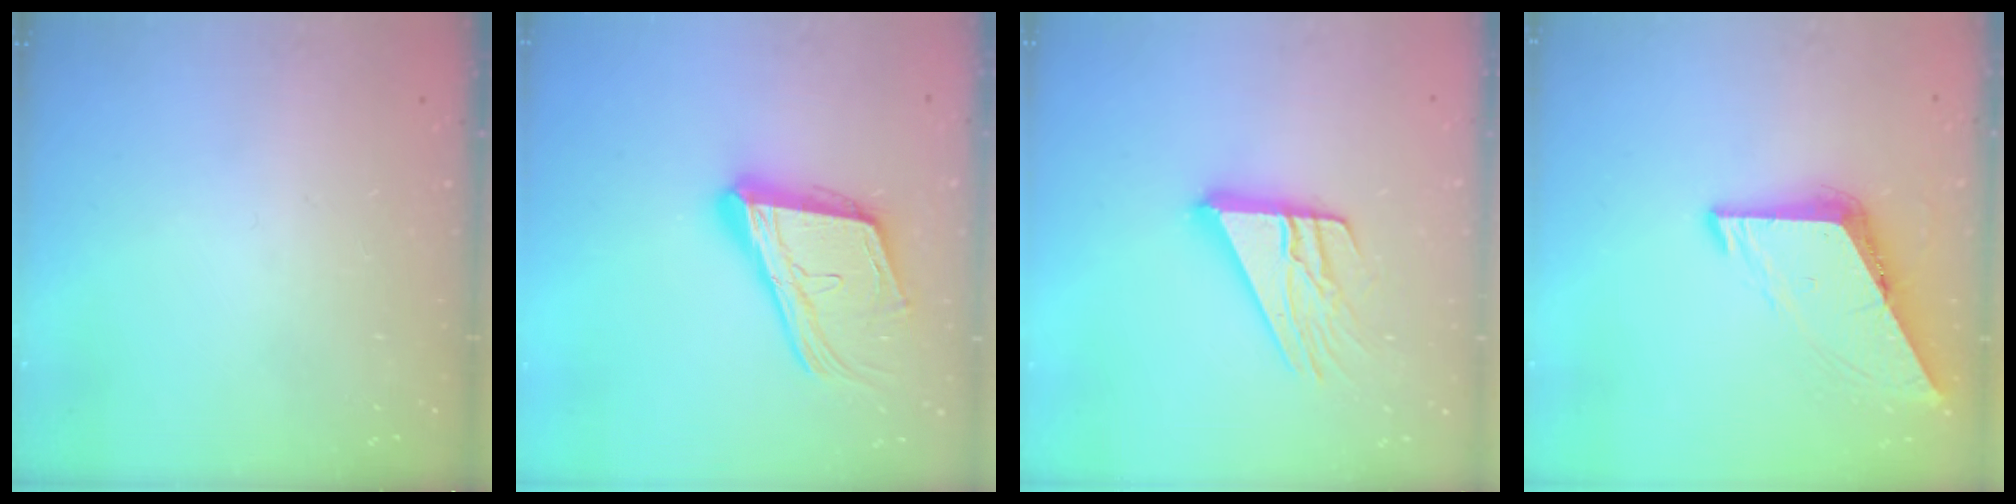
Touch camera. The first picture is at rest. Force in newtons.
{"total": 19.3, "press": 18.8, "slide": 4.6}
{"total": 15.4, "press": 15.3, "slide": 1.4}
{"total": 7.0, "press": 7.0, "slide": 0.5}